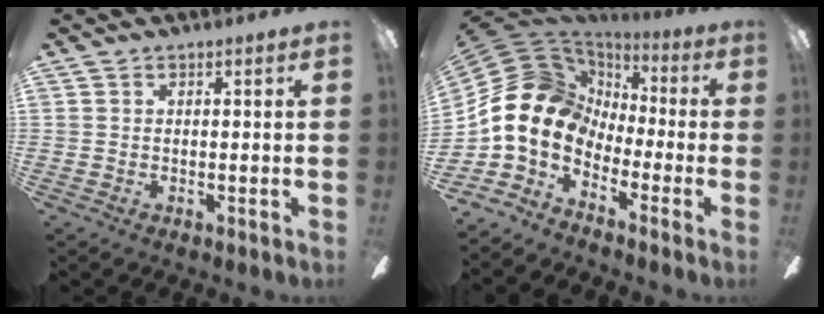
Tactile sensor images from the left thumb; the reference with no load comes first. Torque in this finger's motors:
{"motor_torque": [0.12, 3.82, 0.95, 1.82, 0.14]}